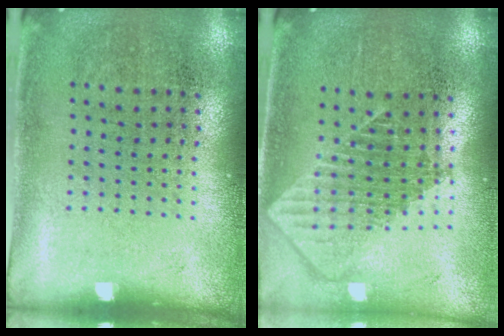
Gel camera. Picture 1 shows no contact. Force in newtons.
{"total": 1.9, "press": 1.5, "slide": 1.2}